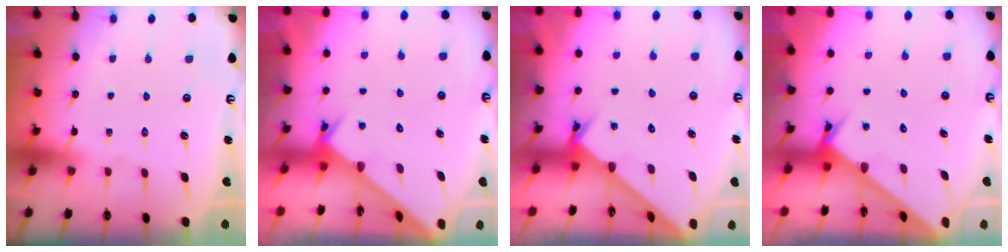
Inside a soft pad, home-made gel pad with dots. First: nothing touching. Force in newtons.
{"total": 2.4, "press": 2.4, "slide": 0.2}
{"total": 1.7, "press": 1.7, "slide": 0.1}
{"total": 2.8, "press": 2.8, "slide": 0.0}